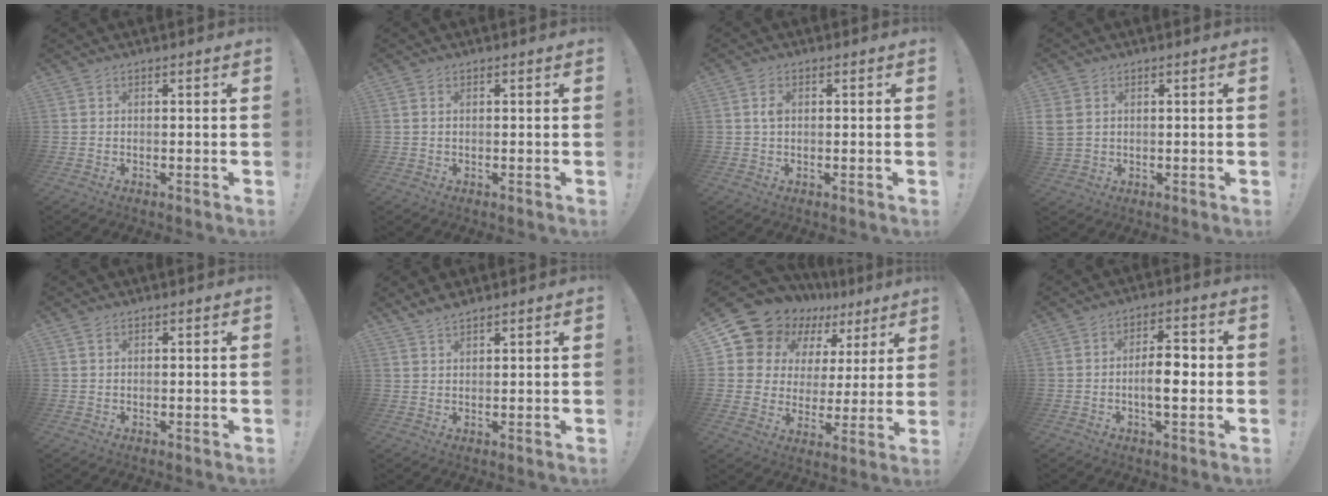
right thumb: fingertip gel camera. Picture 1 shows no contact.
{"total": 0.9, "force": [0.4, 0.5, 0.6], "torque": [-0.016, 0.003, 0.009]}
{"total": 2.8, "force": [0.6, 1.7, 2.1], "torque": [-0.039, 0.005, 0.009]}
{"total": 4.7, "force": [1.4, 4.0, 2.1], "torque": [-0.049, 0.004, 0.031]}
{"total": 0.8, "force": [0.4, 0.6, 0.2], "torque": [-0.001, -0.001, 0.007]}
{"total": 3.2, "force": [2.8, 0.7, 1.4], "torque": [-0.030, -0.013, 0.052]}
{"total": 13.3, "force": [10.5, 7.4, 3.2], "torque": [-0.073, -0.086, 0.206]}
{"total": 8.4, "force": [-1.4, 3.5, 7.4], "torque": [-0.113, 0.011, -0.029]}